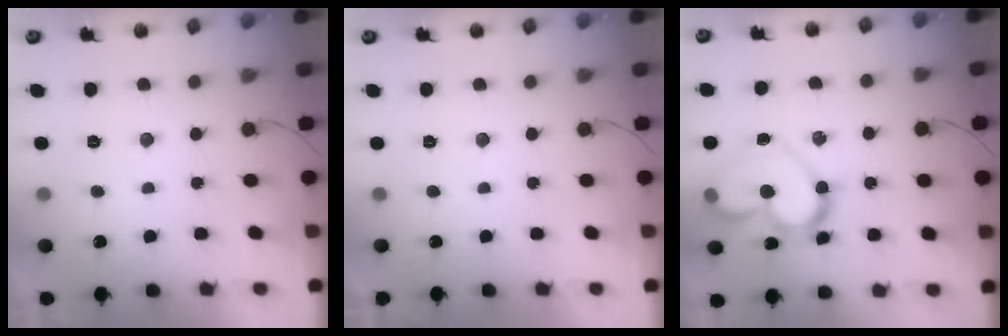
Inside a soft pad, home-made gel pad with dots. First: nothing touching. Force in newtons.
{"total": 1.7, "press": 1.7, "slide": 0.0}
{"total": 16.1, "press": 16.1, "slide": 1.4}